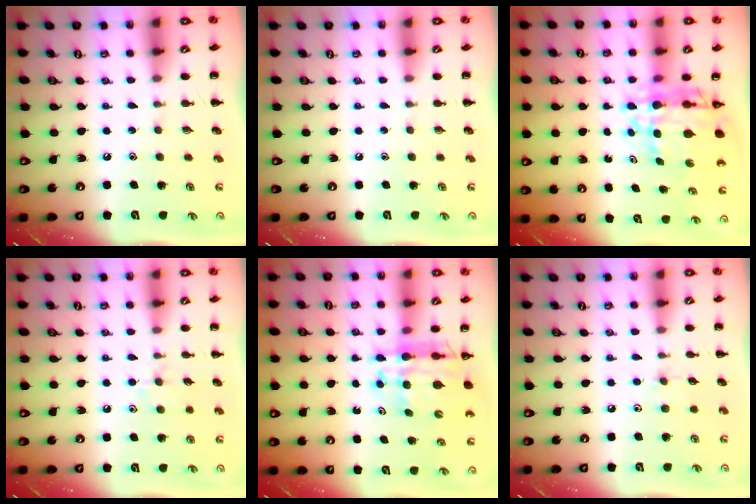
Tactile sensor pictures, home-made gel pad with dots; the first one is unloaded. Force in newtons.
{"total": 0.0}
{"total": 9.9, "press": 9.4, "slide": 3.3}
{"total": 6.1, "press": 5.8, "slide": 1.7}
{"total": 12.4, "press": 11.8, "slide": 3.7}
{"total": 4.5, "press": 4.1, "slide": 1.7}